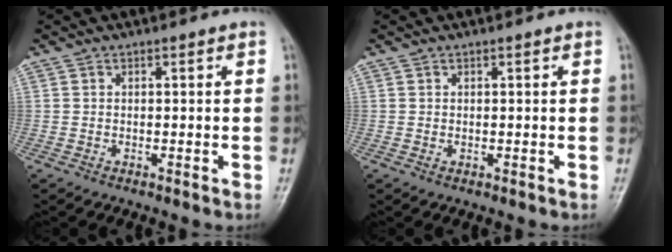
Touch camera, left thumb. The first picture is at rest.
{"total": 0.6, "force": [0.2, 0.3, 0.4], "torque": [-0.005, 0.001, 0.004]}